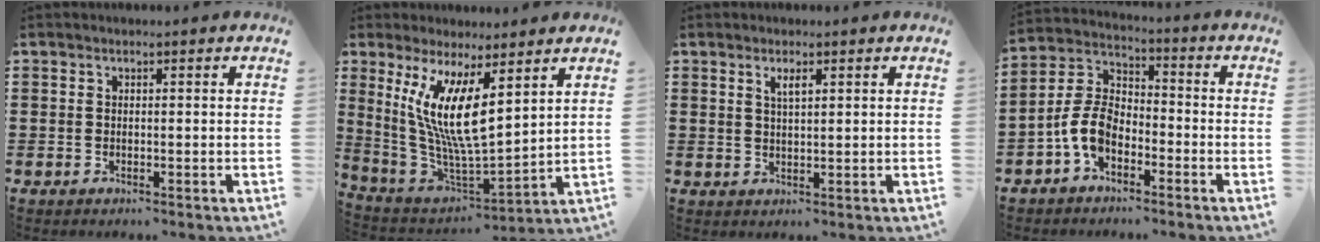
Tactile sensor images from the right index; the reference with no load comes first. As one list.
[{"total": 10.6, "force": [3.5, 2.4, 9.7], "torque": [-0.218, -0.035, 0.062]}, {"total": 2.1, "force": [1.1, 0.6, 1.7], "torque": [-0.035, 0.003, 0.017]}, {"total": 7.9, "force": [-3.5, 4.7, 5.2], "torque": [-0.143, 0.002, -0.077]}]